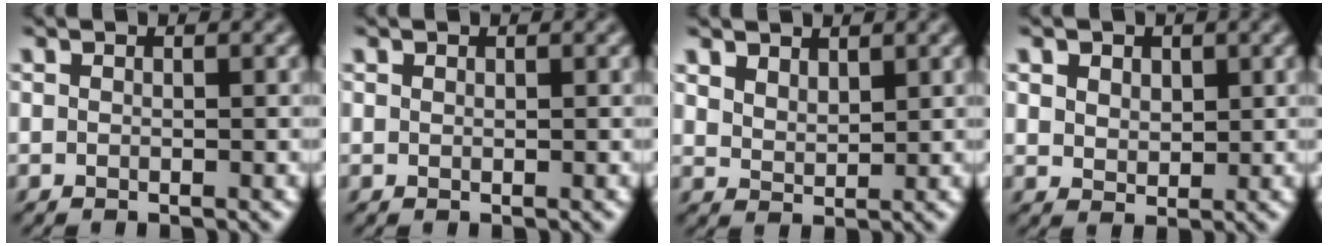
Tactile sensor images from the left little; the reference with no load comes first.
{"total": 0.0}
{"total": 2.0, "force": [1.5, 1.0, 0.8], "torque": [-0.026, -0.002, 0.032]}
{"total": 3.2, "force": [1.6, 2.3, 1.6], "torque": [-0.051, 0.004, 0.030]}